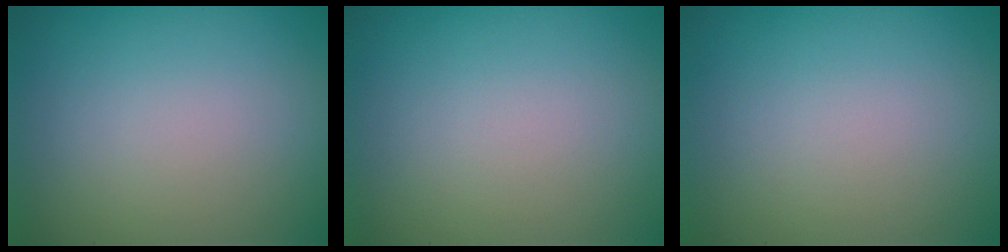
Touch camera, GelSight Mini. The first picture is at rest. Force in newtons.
{"total": 0.0}
{"total": 0.0}